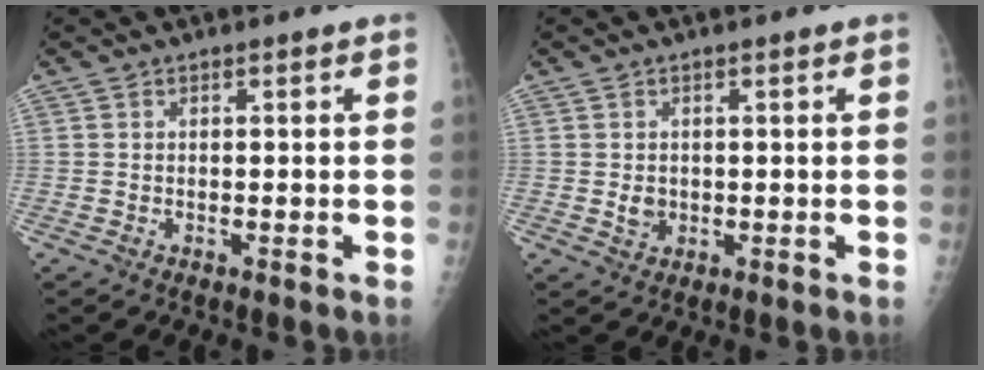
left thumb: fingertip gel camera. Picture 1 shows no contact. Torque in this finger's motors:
{"motor_torque": [0.38, 0.41, 0.24, -0.20, -0.03]}